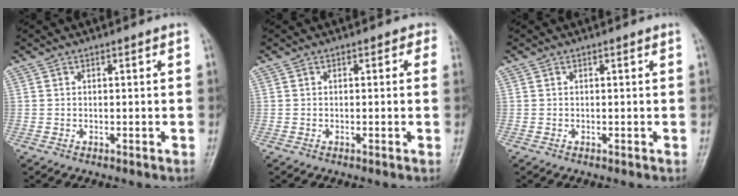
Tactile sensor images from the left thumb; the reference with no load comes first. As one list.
[{"total": 1.2, "force": [0.3, 1.0, 0.7], "torque": [0.013, 0.005, -0.008]}, {"total": 0.0}]